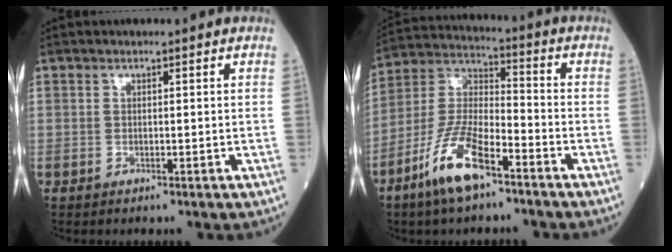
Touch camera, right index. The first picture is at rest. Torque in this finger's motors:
{"motor_torque": [1.10, -1.03, 0.71, 0.21]}